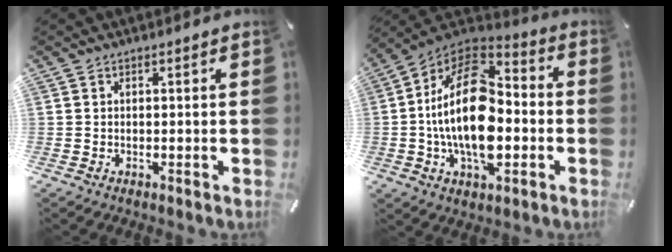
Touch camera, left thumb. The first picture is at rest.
{"total": 21.6, "force": [-2.8, 13.0, 17.0], "torque": [-0.324, 0.005, -0.052]}